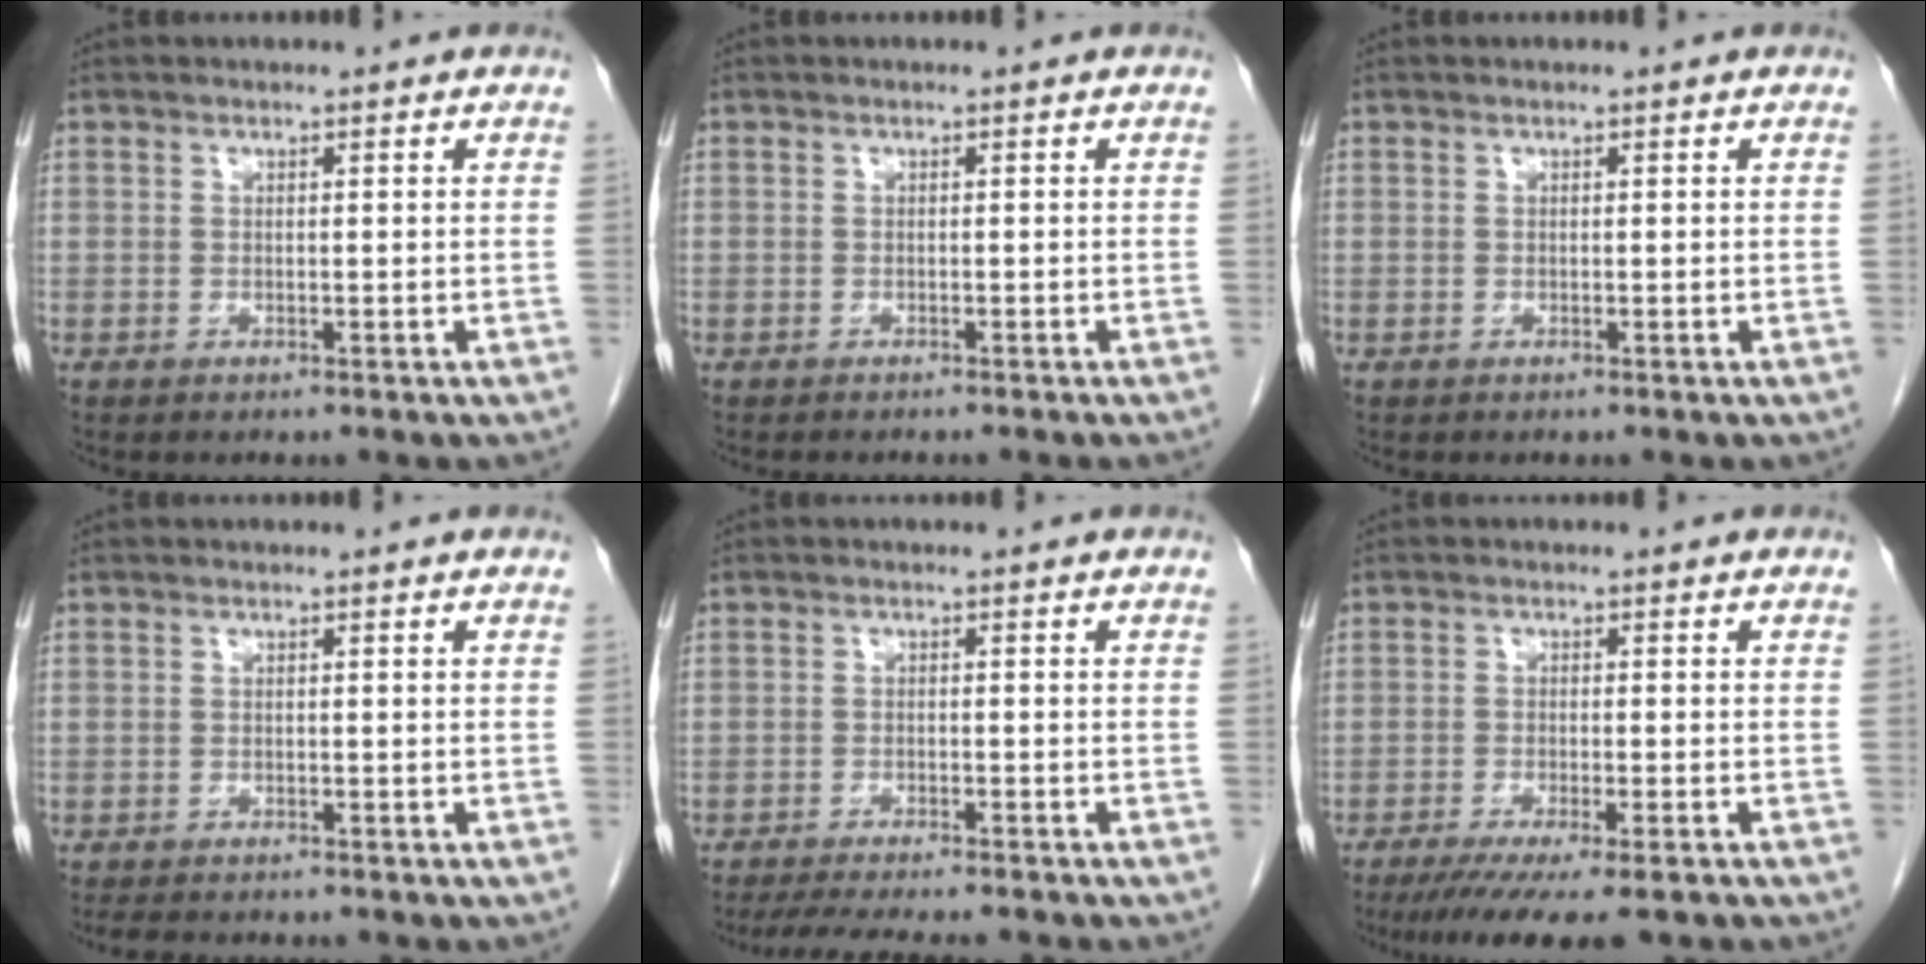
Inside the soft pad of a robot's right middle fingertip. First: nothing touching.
{"total": 2.9, "force": [-2.5, 0.0, 1.3], "torque": [-0.016, 0.000, -0.028]}
{"total": 0.0}
{"total": 4.3, "force": [-3.8, 1.1, 1.9], "torque": [-0.030, -0.009, -0.053]}
{"total": 10.9, "force": [-9.6, 1.5, 4.9], "torque": [-0.069, -0.014, -0.134]}
{"total": 10.7, "force": [-8.4, 1.0, 6.5], "torque": [-0.085, -0.021, -0.126]}